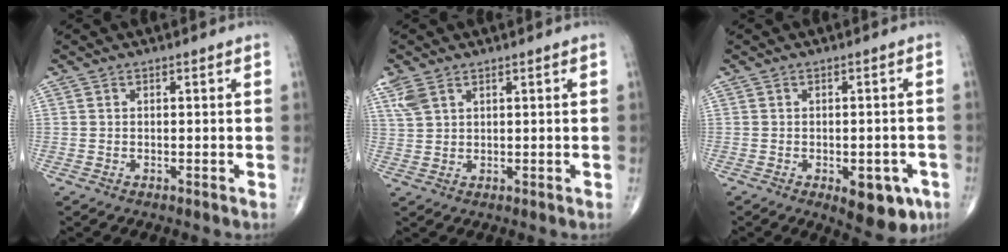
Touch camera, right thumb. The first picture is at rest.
{"total": 4.1, "force": [2.4, 2.2, 2.4], "torque": [-0.058, 0.005, 0.060]}
{"total": 8.7, "force": [-3.9, 4.2, 6.6], "torque": [-0.056, 0.010, -0.041]}